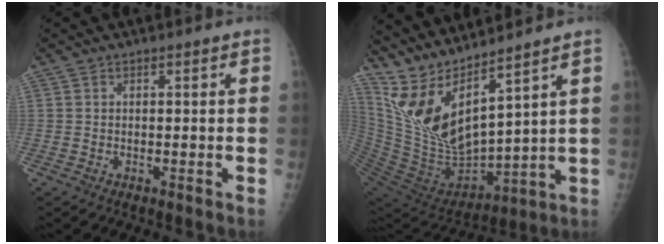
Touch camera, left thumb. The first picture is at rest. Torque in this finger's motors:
{"motor_torque": [0.98, -0.49, 1.10, -1.04, 0.16]}